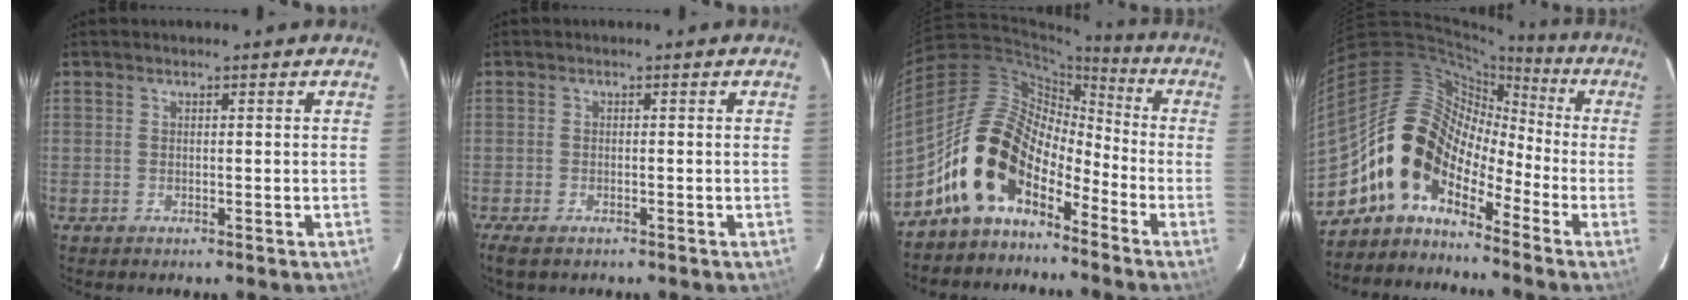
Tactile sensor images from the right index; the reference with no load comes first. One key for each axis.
{"total": 3.9, "fx": -2.8, "fy": 1.4, "fz": 2.3, "tx": -0.057, "ty": -0.013, "tz": -0.050}
{"total": 13.8, "fx": -8.8, "fy": 7.5, "fz": 7.5, "tx": -0.132, "ty": 0.023, "tz": -0.173}
{"total": 11.7, "fx": -7.0, "fy": 7.2, "fz": 5.9, "tx": -0.102, "ty": 0.031, "tz": -0.153}